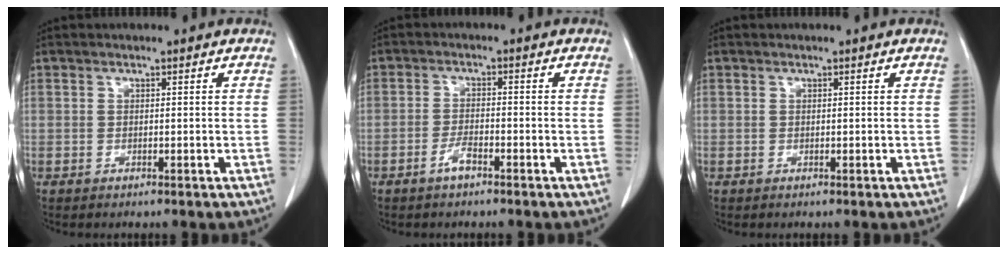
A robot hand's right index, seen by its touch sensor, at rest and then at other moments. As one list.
[{"total": 2.5, "force": [-1.7, 0.5, 1.8], "torque": [-0.033, 0.002, -0.031]}, {"total": 0.0}]